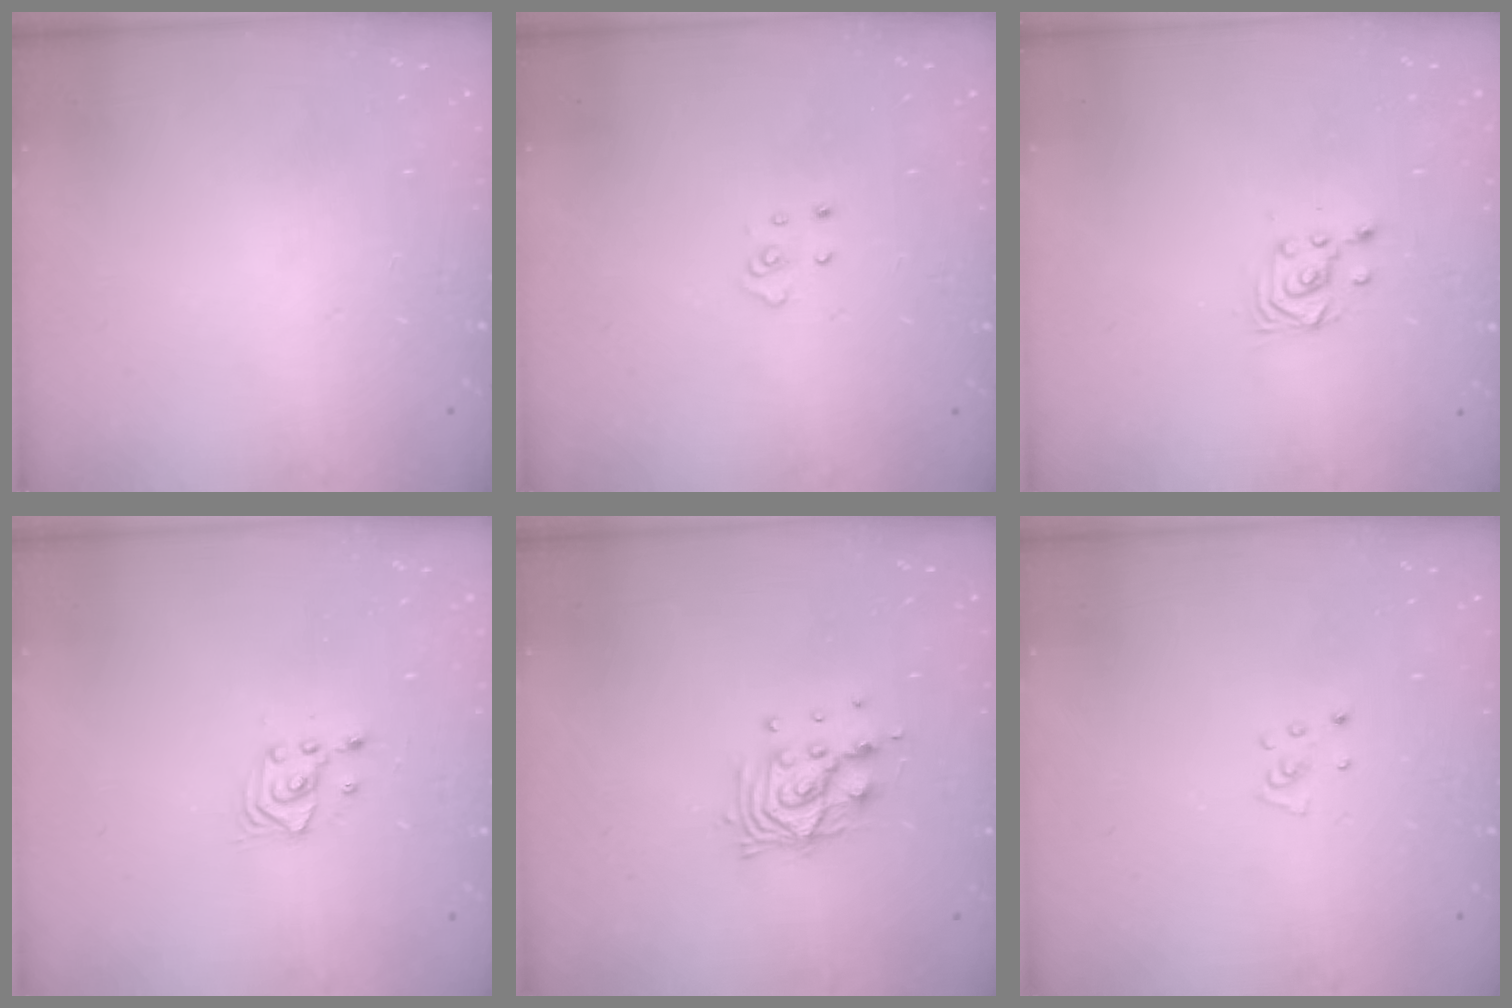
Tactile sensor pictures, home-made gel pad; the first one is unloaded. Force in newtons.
{"total": 3.4, "press": 3.4, "slide": 0.3}
{"total": 3.6, "press": 3.6, "slide": 0.3}
{"total": 3.2, "press": 3.2, "slide": 0.4}
{"total": 10.3, "press": 10.3, "slide": 0.9}
{"total": 3.1, "press": 3.1, "slide": 0.3}